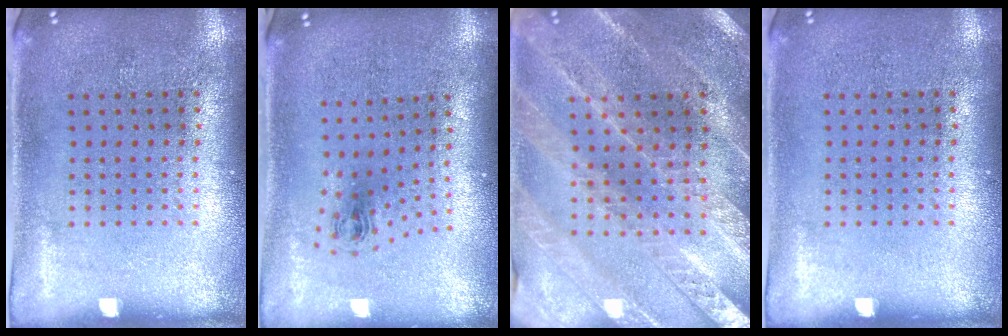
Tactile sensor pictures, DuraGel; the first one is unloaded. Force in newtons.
{"total": 0.9, "press": 0.4, "slide": 0.8}
{"total": 2.4, "press": 2.4, "slide": 0.4}
{"total": 0.0}